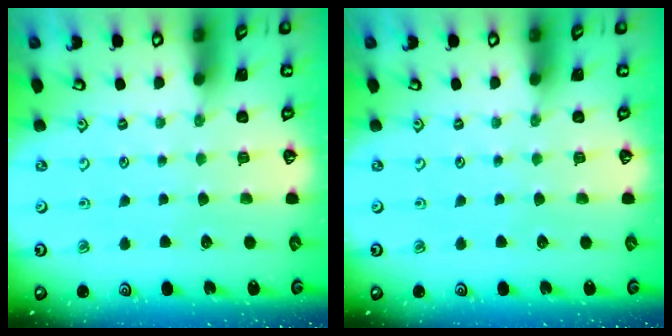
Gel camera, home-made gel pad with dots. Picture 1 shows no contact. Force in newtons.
{"total": 0.0}